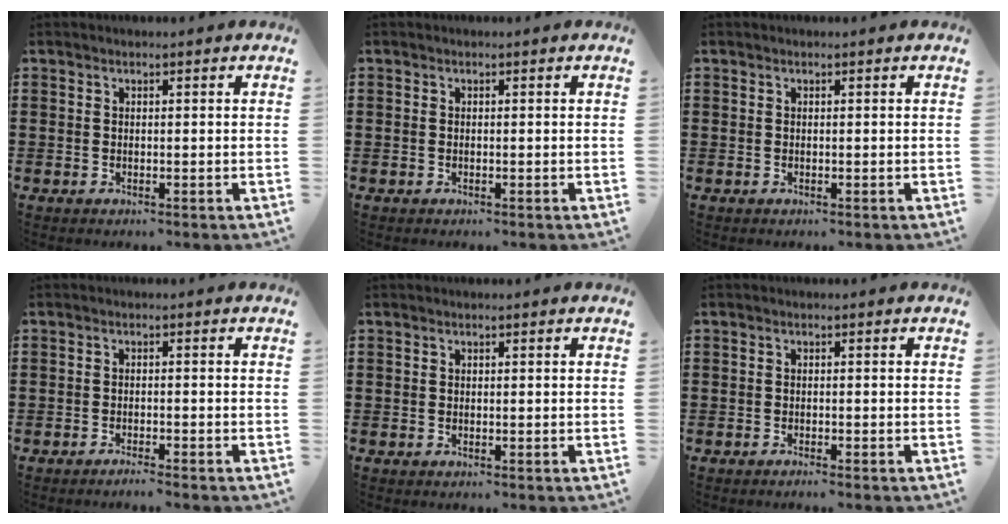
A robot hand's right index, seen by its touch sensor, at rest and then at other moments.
{"total": 0.0}
{"total": 0.0}
{"total": 1.5, "force": [-1.4, -0.2, 0.4], "torque": [-0.008, 0.001, -0.027]}
{"total": 0.0}
{"total": 0.7, "force": [-0.7, -0.1, 0.2], "torque": [-0.006, -0.002, -0.014]}